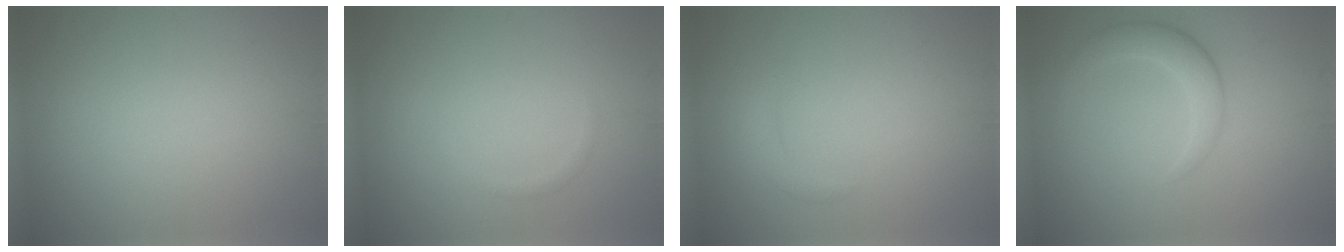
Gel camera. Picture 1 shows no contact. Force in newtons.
{"total": 0.6, "press": 0.6, "slide": 0.0}
{"total": 1.4, "press": 1.4, "slide": 0.0}
{"total": 2.8, "press": 2.8, "slide": 0.1}